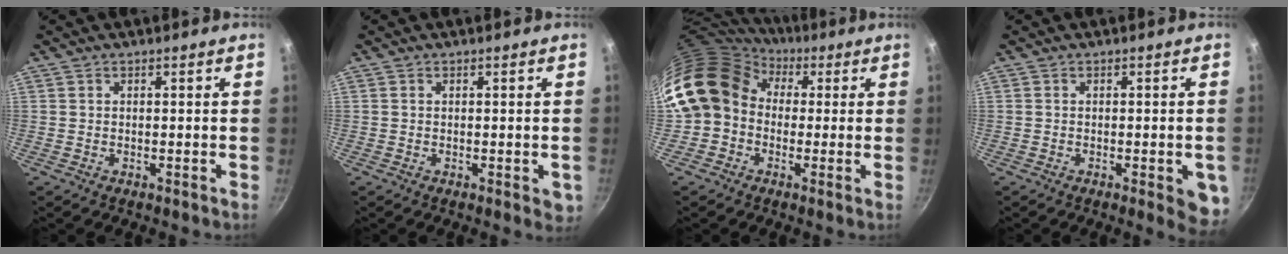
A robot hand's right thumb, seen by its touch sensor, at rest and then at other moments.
{"total": 2.5, "force": [-0.4, 1.2, 2.1], "torque": [-0.018, -0.006, -0.004]}
{"total": 13.1, "force": [1.7, 11.1, 6.8], "torque": [-0.102, 0.024, 0.008]}
{"total": 5.7, "force": [-1.8, 1.8, 5.1], "torque": [-0.044, 0.000, -0.021]}